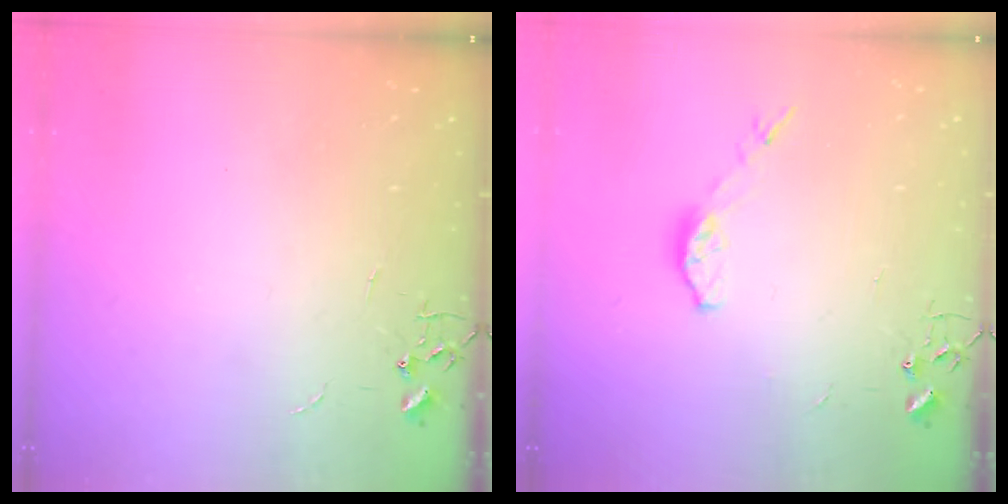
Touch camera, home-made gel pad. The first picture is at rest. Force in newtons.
{"total": 6.3, "press": 6.3, "slide": 0.6}